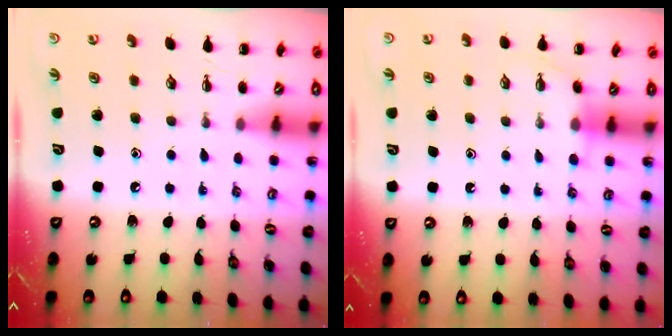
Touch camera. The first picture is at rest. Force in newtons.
{"total": 4.8, "press": 4.6, "slide": 1.2}